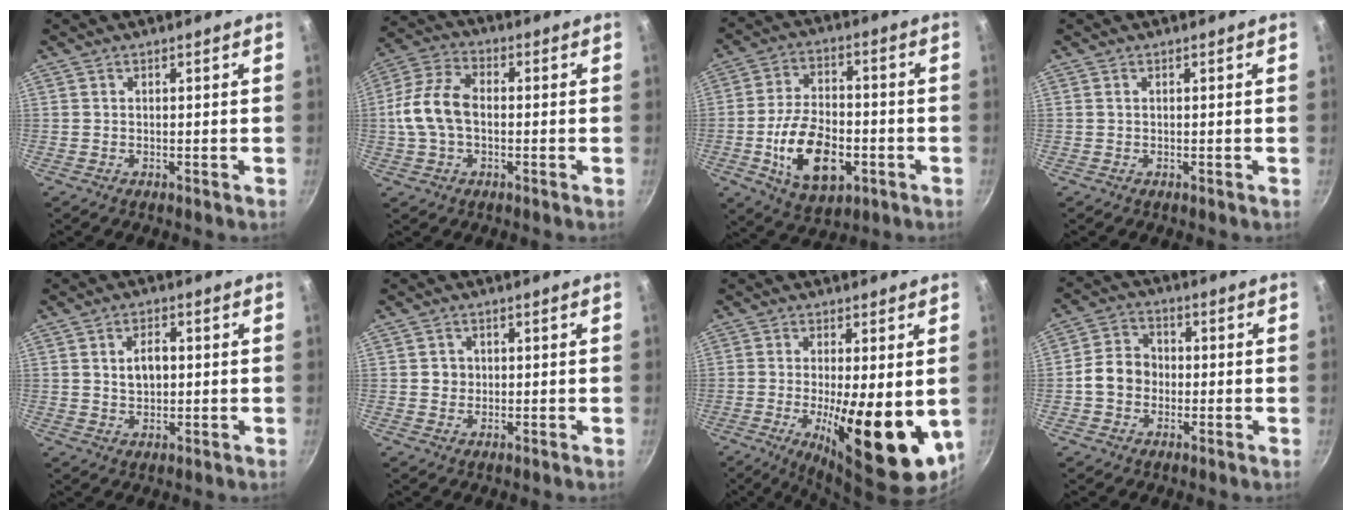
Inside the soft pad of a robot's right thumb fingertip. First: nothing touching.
{"total": 10.8, "force": [-0.6, 6.9, 8.3], "torque": [-0.157, 0.033, -0.022]}
{"total": 15.4, "force": [-4.3, 9.1, 11.6], "torque": [-0.185, 0.018, -0.069]}
{"total": 0.0}
{"total": 5.0, "force": [0.6, 3.3, 3.8], "torque": [-0.049, 0.005, 0.011]}
{"total": 2.3, "force": [0.2, 2.2, 0.7], "torque": [0.002, 0.004, 0.000]}
{"total": 16.5, "force": [-2.4, 5.3, 15.5], "torque": [-0.217, -0.018, -0.029]}
{"total": 7.5, "force": [-1.0, 6.2, 4.0], "torque": [-0.041, 0.022, -0.031]}